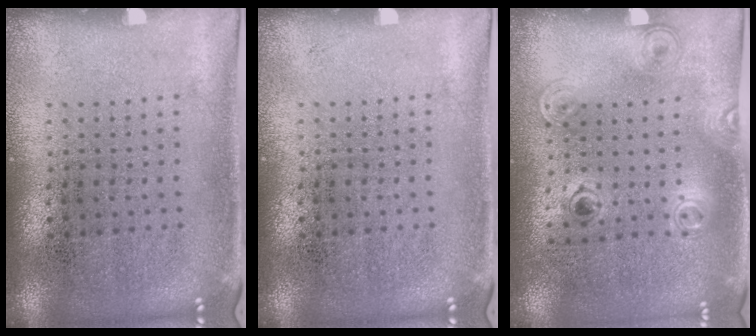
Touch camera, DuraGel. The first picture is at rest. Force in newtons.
{"total": 0.0}
{"total": 1.1, "press": 0.9, "slide": 0.6}